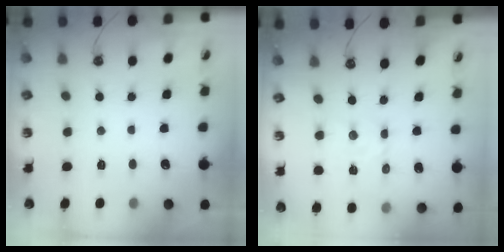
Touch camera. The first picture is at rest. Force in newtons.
{"total": 3.1, "press": 3.1, "slide": 0.1}